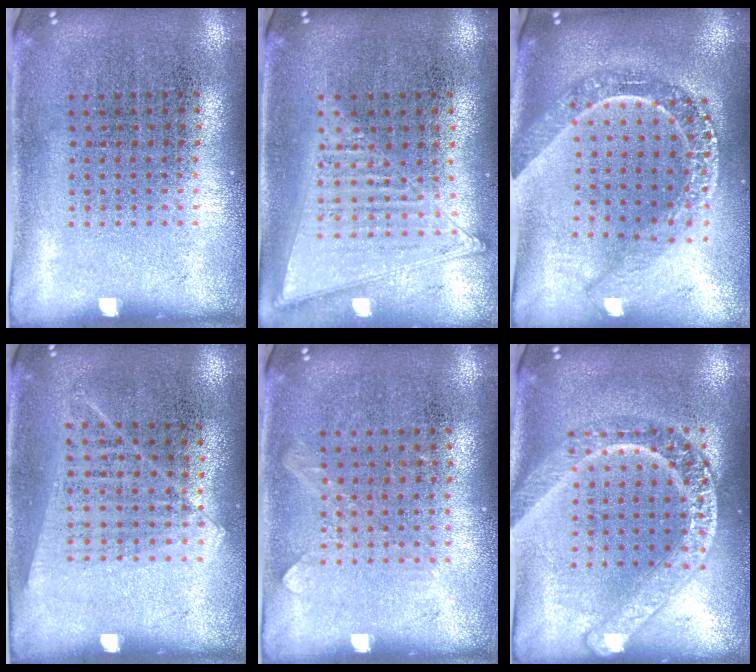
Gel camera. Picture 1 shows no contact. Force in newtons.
{"total": 1.4, "press": 1.4, "slide": 0.1}
{"total": 2.4, "press": 2.0, "slide": 1.3}
{"total": 1.1, "press": 1.0, "slide": 0.6}
{"total": 0.6, "press": 0.6, "slide": 0.1}
{"total": 2.9, "press": 2.9, "slide": 0.4}